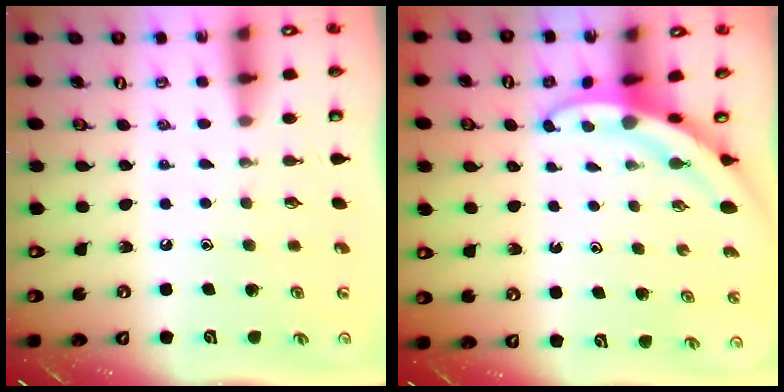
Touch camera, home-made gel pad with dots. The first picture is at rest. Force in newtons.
{"total": 3.3, "press": 3.3, "slide": 0.2}